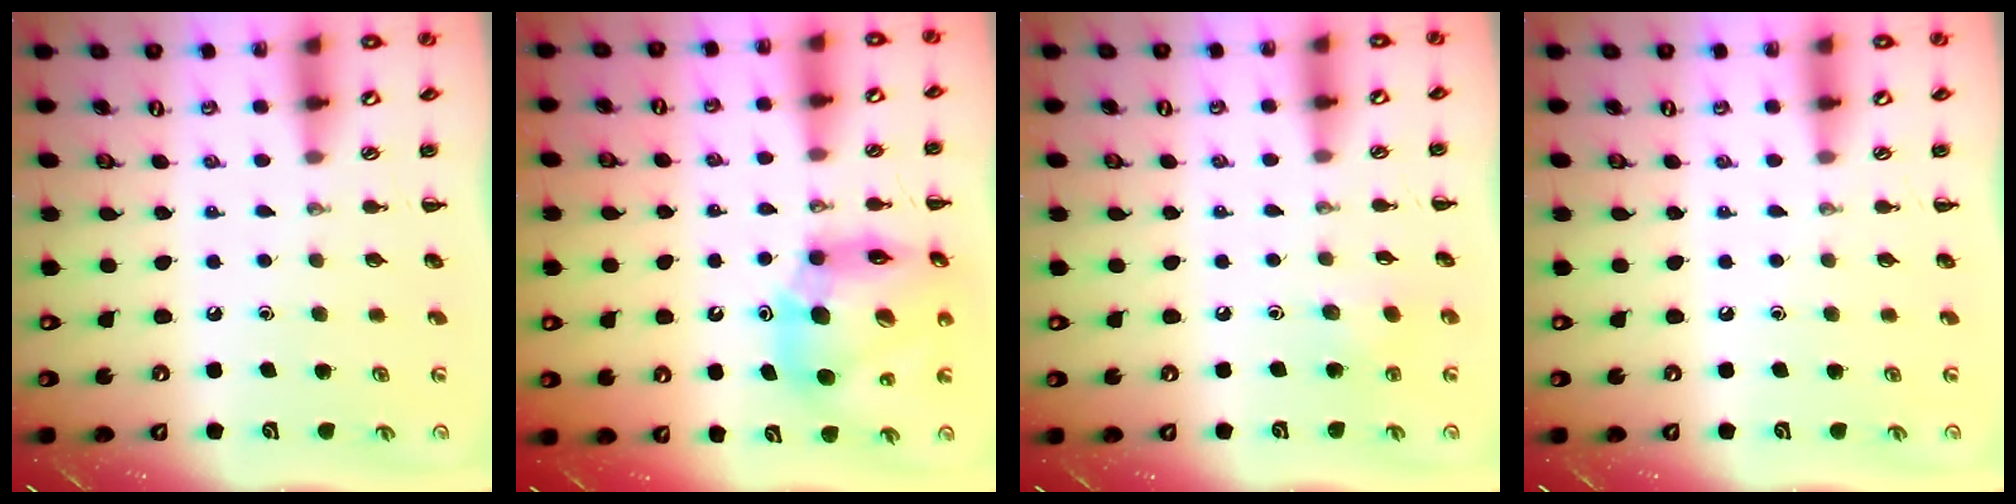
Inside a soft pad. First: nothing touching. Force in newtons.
{"total": 16.7, "press": 16.0, "slide": 4.7}
{"total": 3.7, "press": 3.5, "slide": 1.2}
{"total": 0.0}